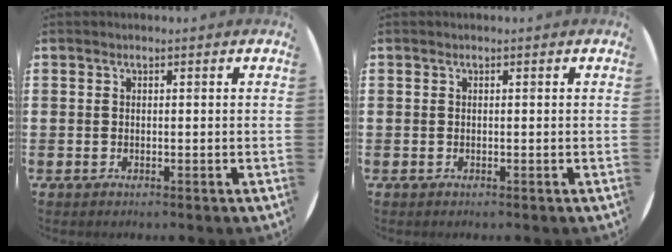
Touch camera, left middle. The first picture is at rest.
{"total": 0.0}